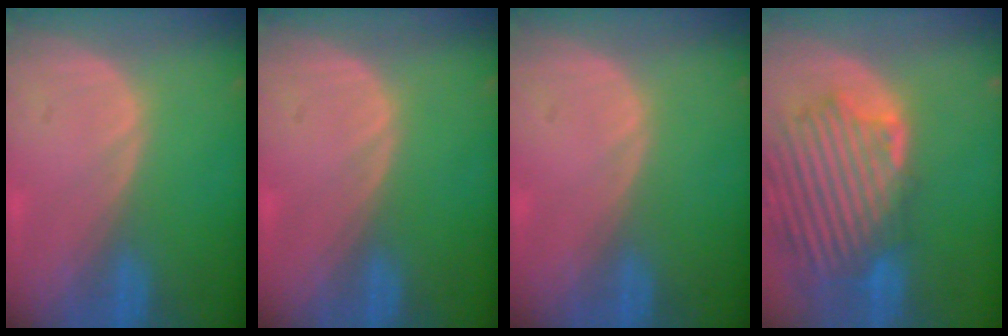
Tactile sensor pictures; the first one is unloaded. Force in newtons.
{"total": 0.0}
{"total": 0.0}
{"total": 13.1, "press": 11.5, "slide": 6.4}